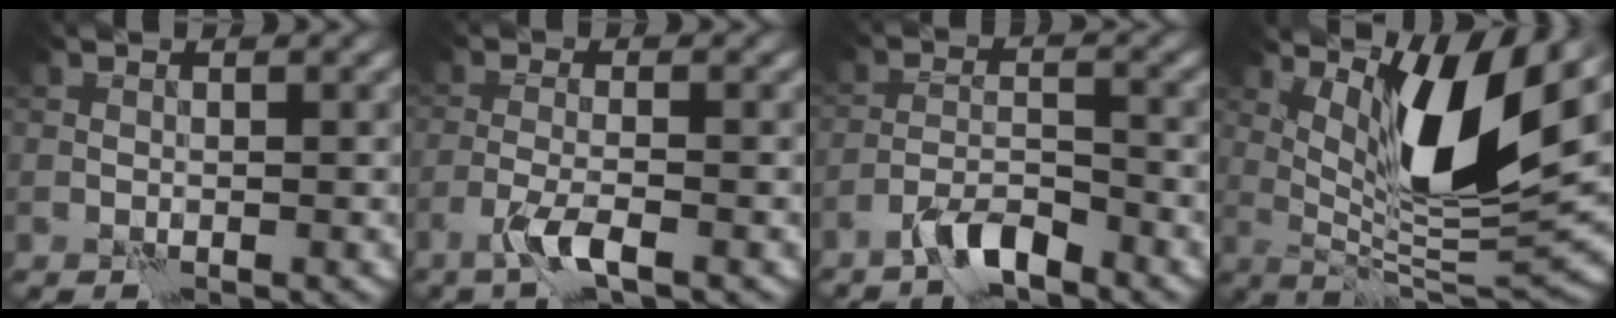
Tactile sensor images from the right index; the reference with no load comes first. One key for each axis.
{"total": 2.8, "fx": -1.9, "fy": 0.2, "fz": 2.1, "tx": -0.050, "ty": 0.003, "tz": -0.044}
{"total": 3.9, "fx": -3.2, "fy": 0.7, "fz": 2.1, "tx": -0.040, "ty": 0.007, "tz": -0.068}
{"total": 10.0, "fx": 4.0, "fy": 2.4, "fz": 8.9, "tx": -0.146, "ty": -0.018, "tz": 0.078}